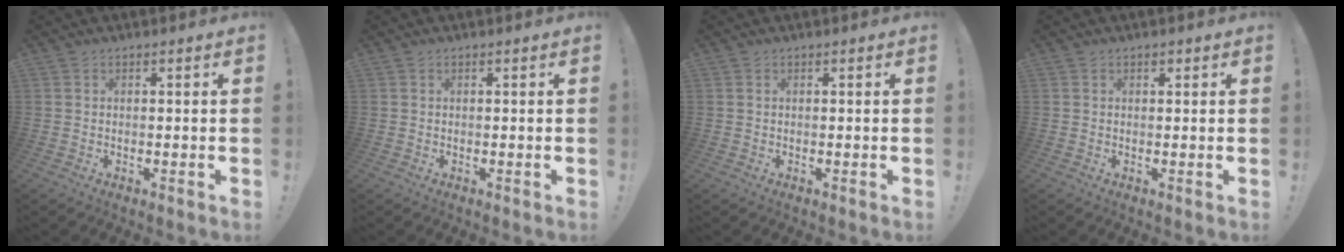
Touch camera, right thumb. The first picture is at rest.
{"total": 0.0}
{"total": 0.0}
{"total": 0.6, "force": [0.4, 0.5, 0.2], "torque": [0.004, -0.002, 0.005]}